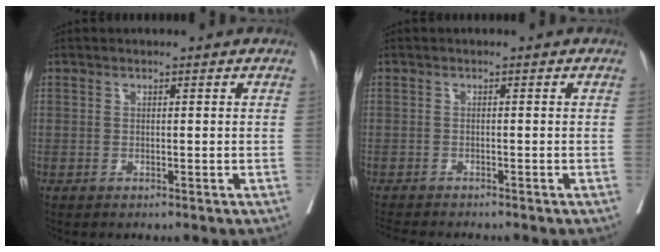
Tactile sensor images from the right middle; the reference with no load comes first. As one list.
[{"total": 5.3, "force": [-4.9, 0.5, 2.0], "torque": [-0.024, -0.011, -0.078]}]